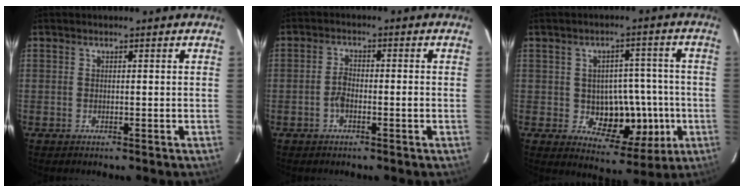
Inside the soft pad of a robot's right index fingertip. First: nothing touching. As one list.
[{"total": 2.7, "force": [-1.0, 1.0, 2.3], "torque": [-0.048, 0.005, -0.020]}, {"total": 9.9, "force": [-1.7, 6.5, 7.2], "torque": [-0.087, 0.022, -0.009]}]